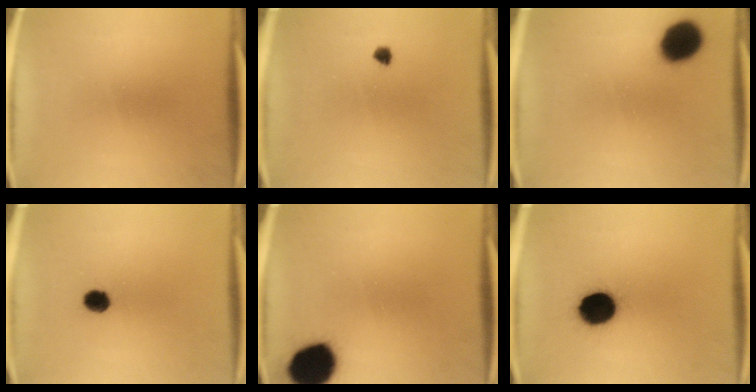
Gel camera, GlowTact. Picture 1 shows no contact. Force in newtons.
{"total": 1.3}
{"total": 11.4}
{"total": 4.0}
{"total": 13.9}
{"total": 12.4}